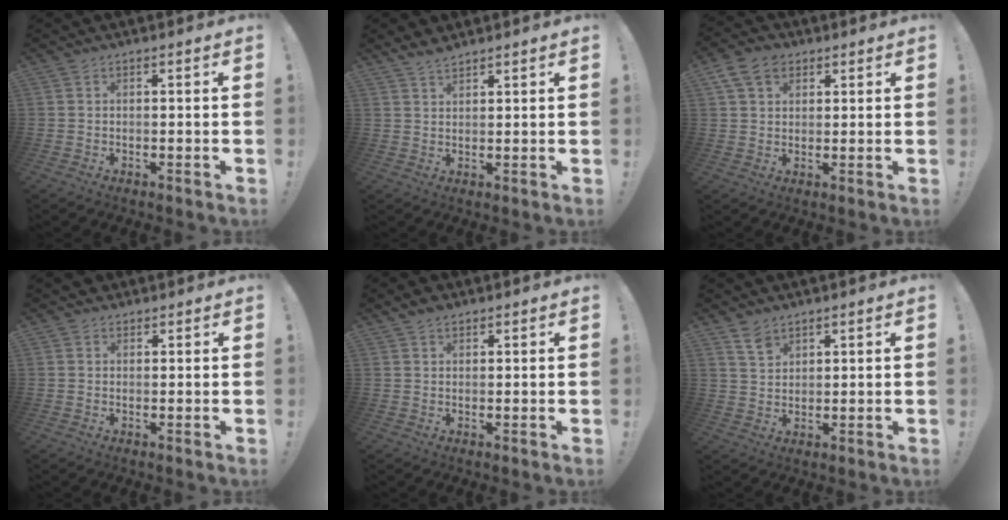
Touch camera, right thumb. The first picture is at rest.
{"total": 3.5, "force": [3.0, 1.1, 1.3], "torque": [-0.030, -0.016, 0.058]}
{"total": 8.6, "force": [4.1, 6.2, 4.2], "torque": [-0.075, -0.004, 0.083]}
{"total": 2.1, "force": [1.3, 1.6, 0.4], "torque": [-0.002, -0.003, 0.024]}
{"total": 2.7, "force": [2.1, 1.5, 1.0], "torque": [-0.013, -0.010, 0.038]}
{"total": 5.3, "force": [3.9, 2.8, 2.0], "torque": [-0.030, -0.023, 0.074]}